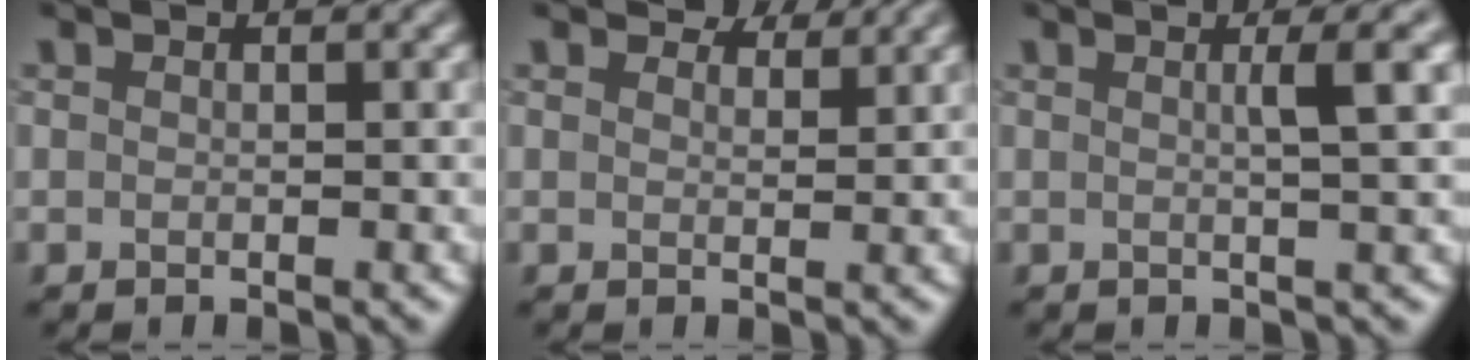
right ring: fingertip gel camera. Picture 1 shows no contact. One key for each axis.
{"total": 2.7, "fx": 2.4, "fy": 0.8, "fz": 0.8, "tx": -0.016, "ty": 0.001, "tz": 0.031}
{"total": 3.2, "fx": 0.6, "fy": 0.6, "fz": 3.1, "tx": -0.037, "ty": 0.006, "tz": 0.004}